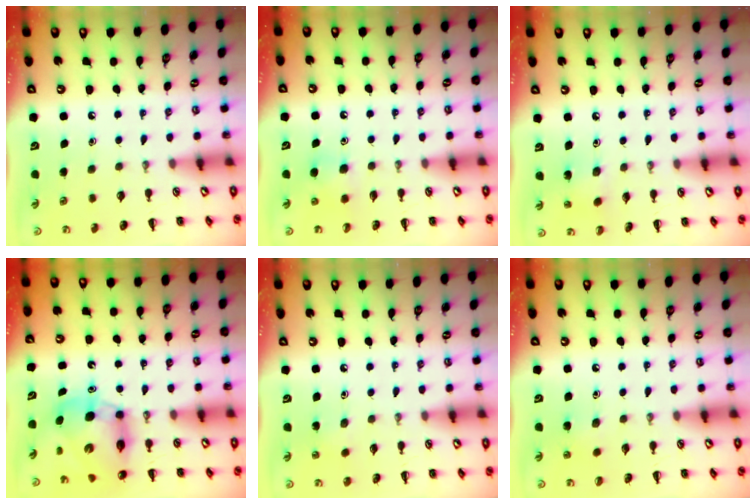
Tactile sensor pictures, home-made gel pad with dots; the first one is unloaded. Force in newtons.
{"total": 5.5, "press": 5.2, "slide": 1.7}
{"total": 1.6, "press": 1.5, "slide": 0.5}
{"total": 9.0, "press": 8.6, "slide": 2.5}
{"total": 5.4, "press": 5.2, "slide": 1.4}
{"total": 4.3, "press": 4.2, "slide": 1.2}